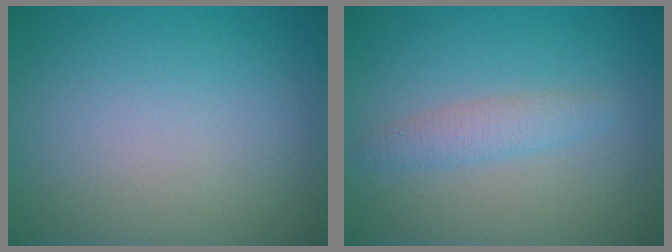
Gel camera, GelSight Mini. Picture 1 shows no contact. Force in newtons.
{"total": 1.9, "press": 1.9, "slide": 0.1}